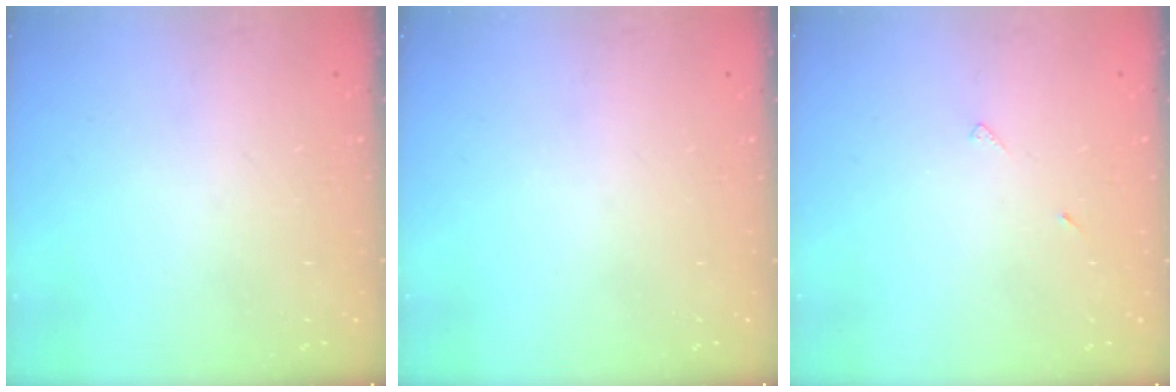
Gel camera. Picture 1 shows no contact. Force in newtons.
{"total": 0.0}
{"total": 5.0, "press": 5.0, "slide": 0.5}